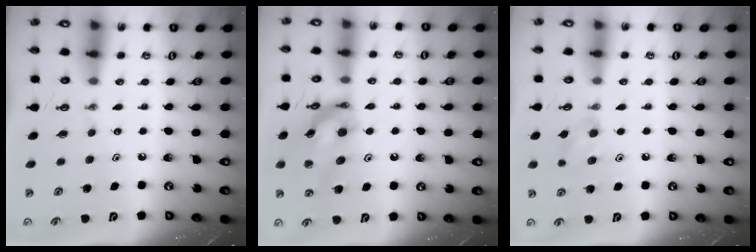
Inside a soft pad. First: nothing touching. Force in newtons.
{"total": 14.9, "press": 14.8, "slide": 1.8}
{"total": 8.0, "press": 7.8, "slide": 1.7}